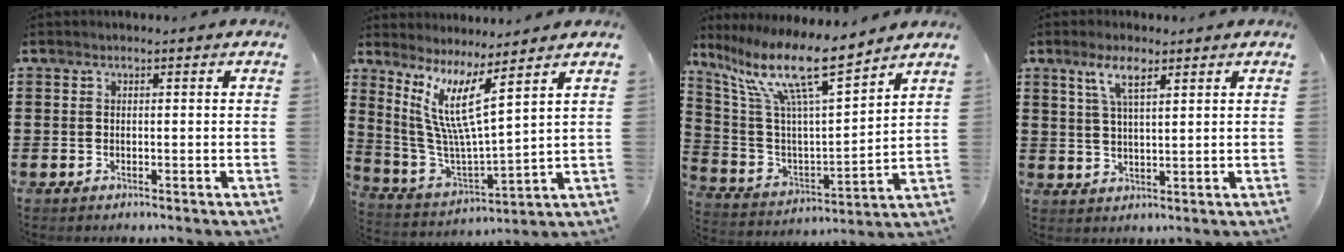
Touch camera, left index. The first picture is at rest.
{"total": 9.7, "force": [5.4, 1.3, 7.9], "torque": [-0.174, -0.036, 0.094]}
{"total": 13.8, "force": [9.5, 2.2, 9.8], "torque": [-0.225, -0.051, 0.157]}
{"total": 4.8, "force": [2.8, 1.3, 3.7], "torque": [-0.082, 0.006, 0.049]}